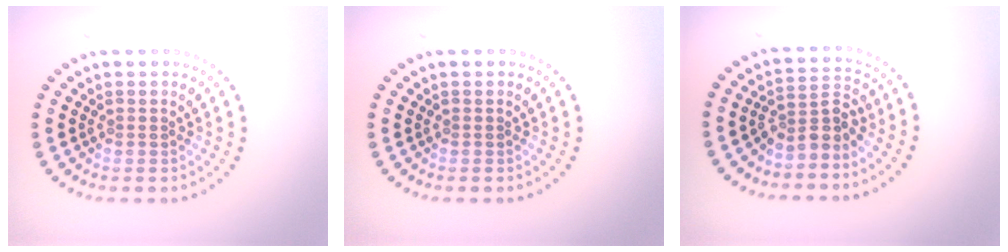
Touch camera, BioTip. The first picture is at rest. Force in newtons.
{"total": 0.0}
{"total": 2.7, "press": 2.0, "slide": 1.9}